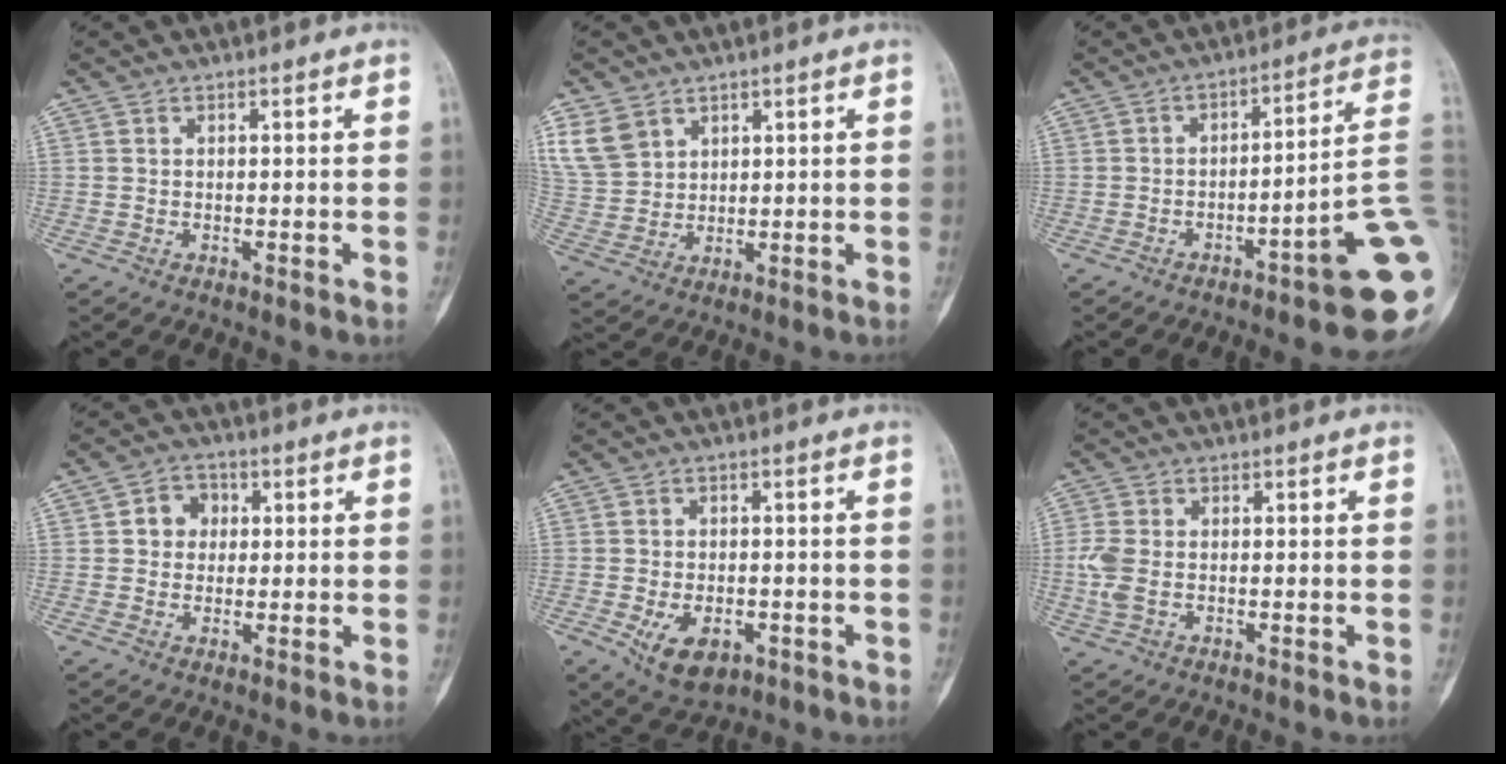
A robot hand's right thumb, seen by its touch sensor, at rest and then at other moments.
{"total": 7.5, "force": [4.3, 5.4, 2.9], "torque": [-0.048, -0.010, 0.102]}
{"total": 14.3, "force": [-5.1, 1.6, 13.2], "torque": [-0.130, 0.045, -0.070]}
{"total": 5.0, "force": [0.8, 4.4, 2.2], "torque": [-0.004, 0.007, 0.006]}
{"total": 7.8, "force": [-2.9, 4.9, 5.3], "torque": [-0.077, 0.004, -0.035]}
{"total": 4.1, "force": [-0.8, 2.1, 3.4], "torque": [-0.101, 0.004, -0.018]}